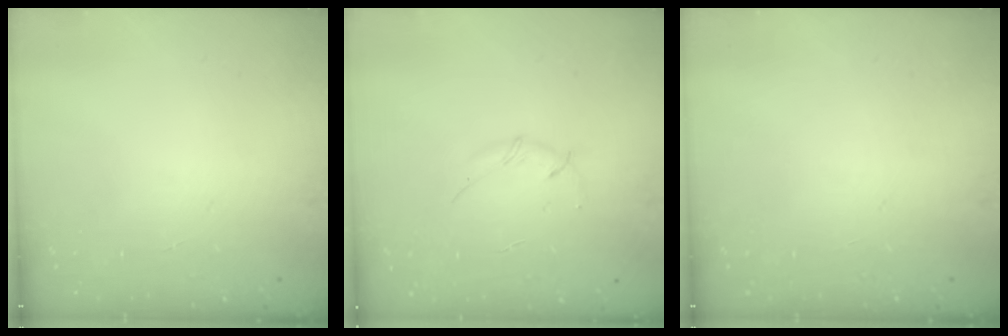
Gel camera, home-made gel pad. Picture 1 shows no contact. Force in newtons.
{"total": 3.0, "press": 2.9, "slide": 0.8}
{"total": 0.0}